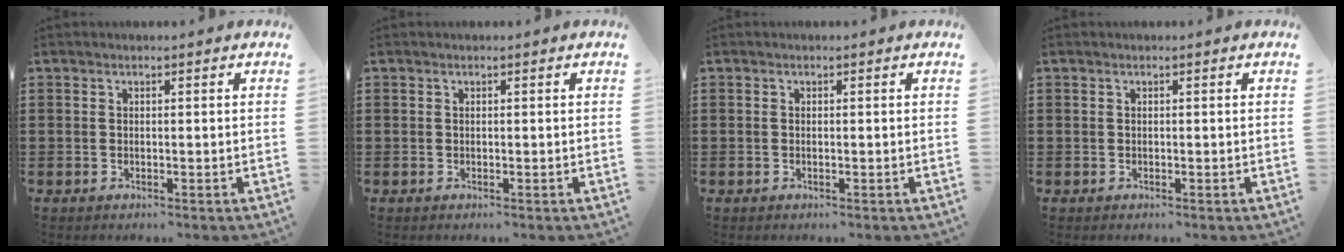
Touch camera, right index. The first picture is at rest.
{"total": 0.0}
{"total": 0.0}
{"total": 0.0}